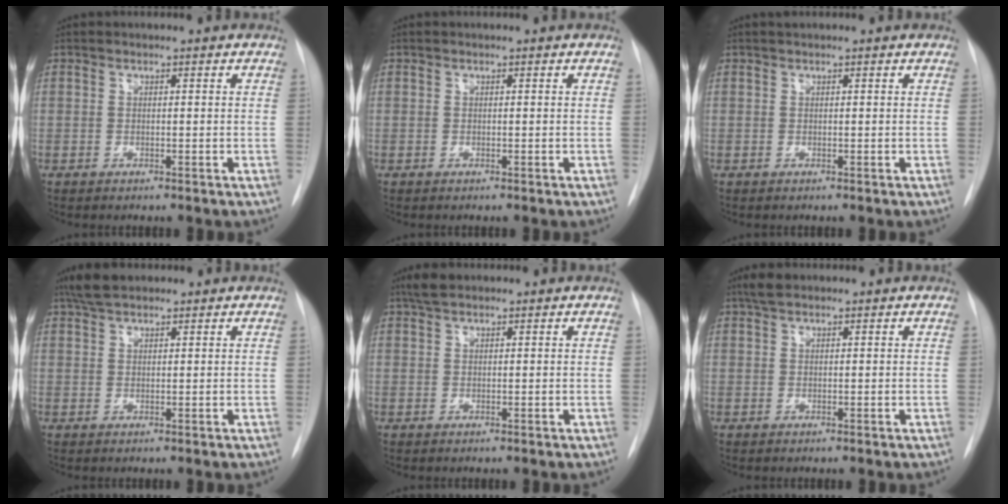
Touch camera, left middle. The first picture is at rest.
{"total": 0.0}
{"total": 0.8, "force": [0.7, 0.0, 0.4], "torque": [-0.006, 0.016, 0.013]}
{"total": 3.9, "force": [3.1, 1.4, 1.8], "torque": [-0.041, 0.016, 0.058]}
{"total": 2.4, "force": [1.8, 0.9, 1.2], "torque": [-0.024, 0.014, 0.034]}
{"total": 2.0, "force": [1.5, 0.8, 1.1], "torque": [-0.021, 0.015, 0.027]}